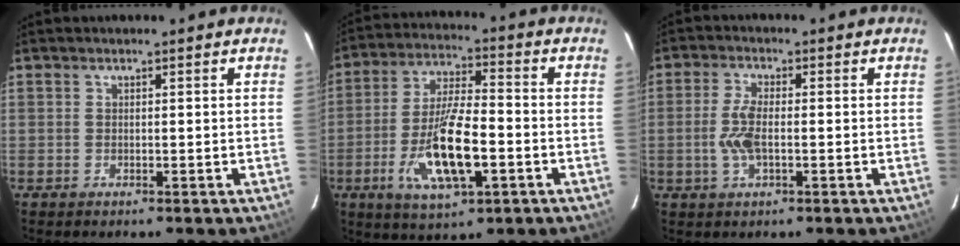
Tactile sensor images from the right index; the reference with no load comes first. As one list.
[{"total": 14.4, "force": [-4.7, 4.6, 12.8], "torque": [-0.261, -0.010, -0.082]}, {"total": 5.5, "force": [-1.0, 2.0, 5.0], "torque": [-0.108, 0.001, -0.021]}]